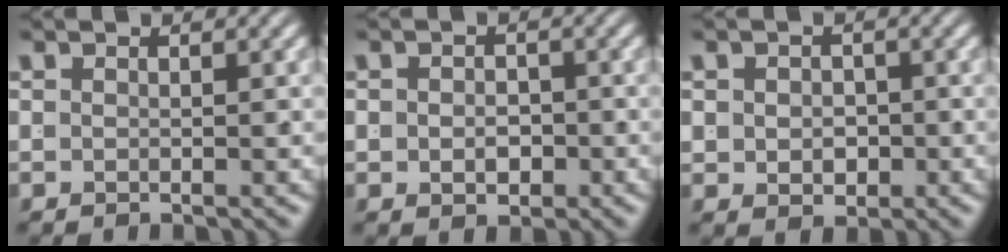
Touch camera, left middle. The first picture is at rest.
{"total": 1.8, "force": [-0.6, 1.2, 1.2], "torque": [-0.018, -0.013, -0.002]}
{"total": 2.1, "force": [-0.3, 1.5, 1.3], "torque": [-0.021, -0.016, 0.006]}